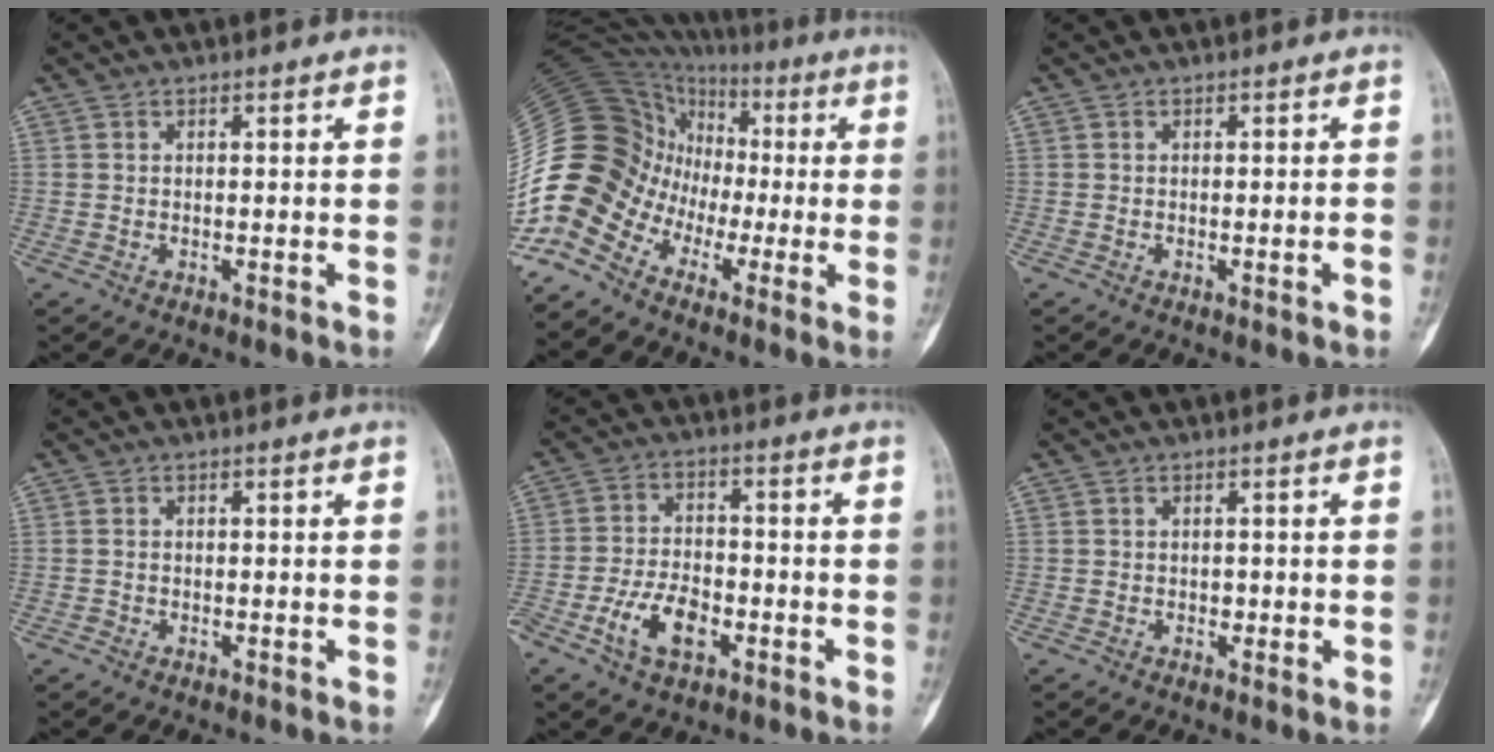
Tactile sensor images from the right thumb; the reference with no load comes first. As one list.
[{"total": 17.6, "force": [-5.7, 14.4, 8.4], "torque": [-0.161, 0.078, -0.109]}, {"total": 1.6, "force": [-0.5, 0.3, 1.5], "torque": [-0.024, 0.004, -0.005]}, {"total": 0.5, "force": [-0.2, 0.4, 0.1], "torque": [0.001, 0.003, -0.005]}, {"total": 8.8, "force": [-3.8, 5.0, 6.2], "torque": [-0.112, 0.021, -0.070]}, {"total": 1.2, "force": [-0.2, 0.8, 0.8], "torque": [-0.005, 0.001, -0.003]}]